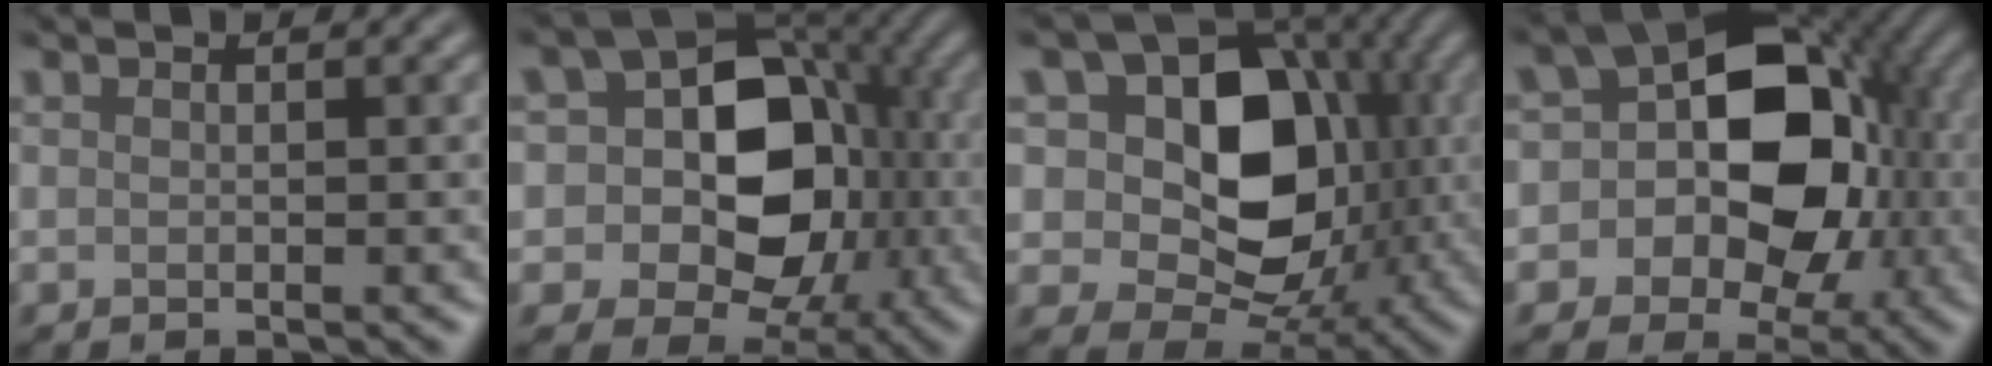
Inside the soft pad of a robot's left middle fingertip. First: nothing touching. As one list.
[{"total": 12.0, "force": [-0.2, 9.7, 7.1], "torque": [-0.080, 0.008, -0.010]}, {"total": 12.8, "force": [2.2, 9.6, 8.2], "torque": [-0.108, 0.015, 0.036]}, {"total": 12.7, "force": [0.3, 9.8, 8.0], "torque": [-0.080, 0.012, -0.008]}]